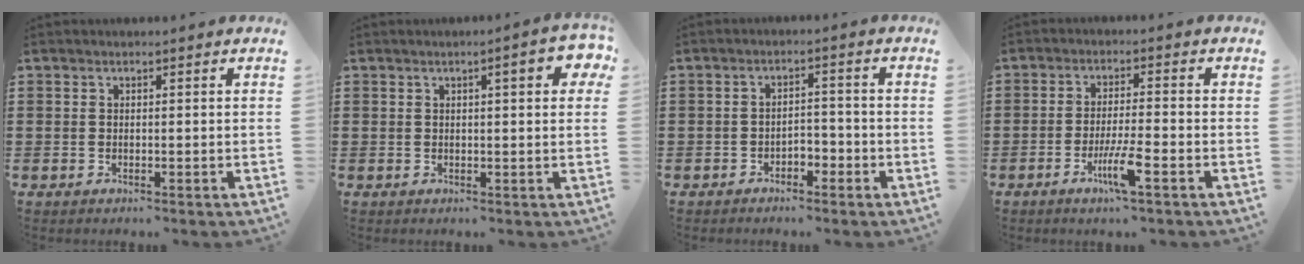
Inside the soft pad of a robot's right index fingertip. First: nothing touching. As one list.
[{"total": 4.4, "force": [1.3, 0.9, 4.1], "torque": [-0.064, 0.001, 0.017]}, {"total": 2.2, "force": [-1.8, 1.0, 0.8], "torque": [-0.020, 0.004, -0.038]}, {"total": 5.6, "force": [-2.8, 0.4, 4.9], "torque": [-0.100, -0.014, -0.053]}]